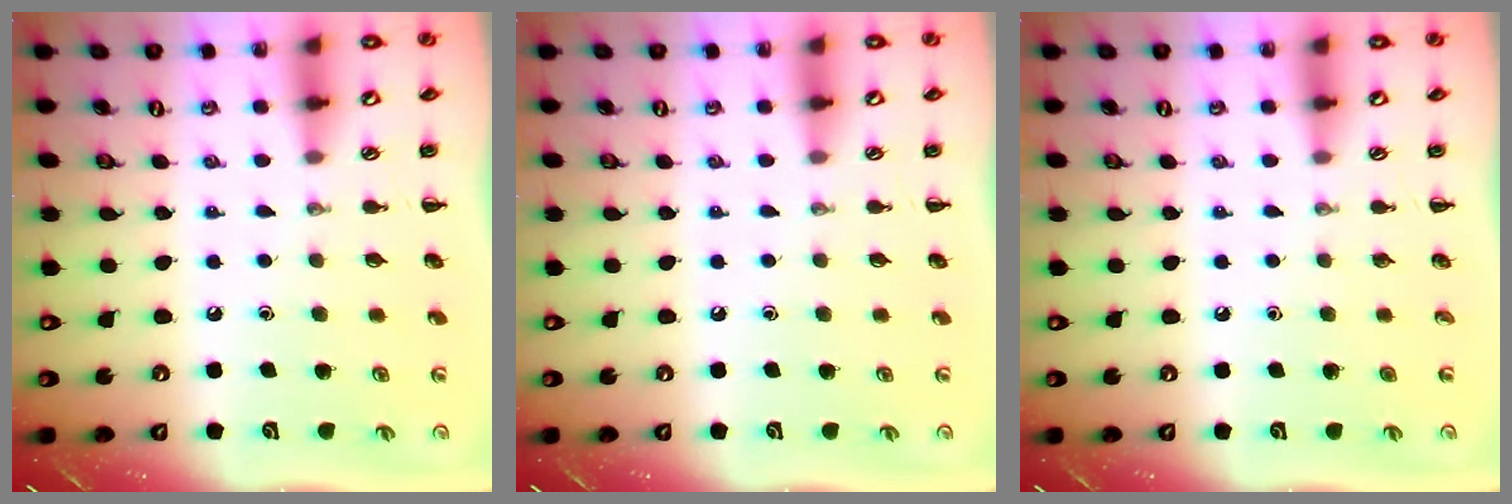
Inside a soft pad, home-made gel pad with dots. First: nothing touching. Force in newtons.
{"total": 0.0}
{"total": 0.0}